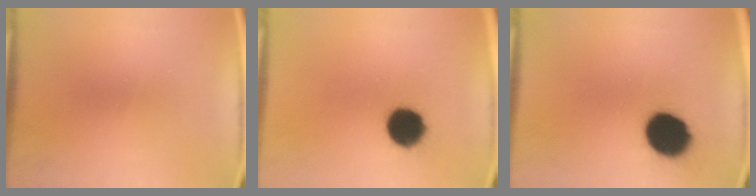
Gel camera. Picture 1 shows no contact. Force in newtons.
{"total": 9.7}
{"total": 11.7}